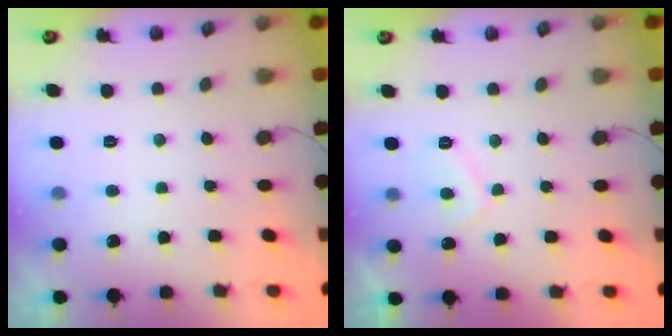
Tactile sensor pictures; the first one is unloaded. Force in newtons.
{"total": 2.7, "press": 2.6, "slide": 0.4}